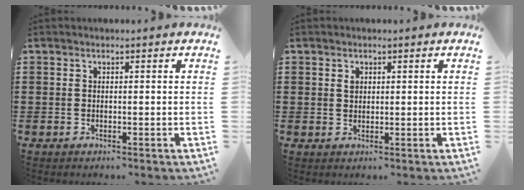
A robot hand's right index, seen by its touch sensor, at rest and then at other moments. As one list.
[{"total": 1.1, "force": [0.5, 0.8, 0.6], "torque": [-0.013, 0.003, 0.010]}]